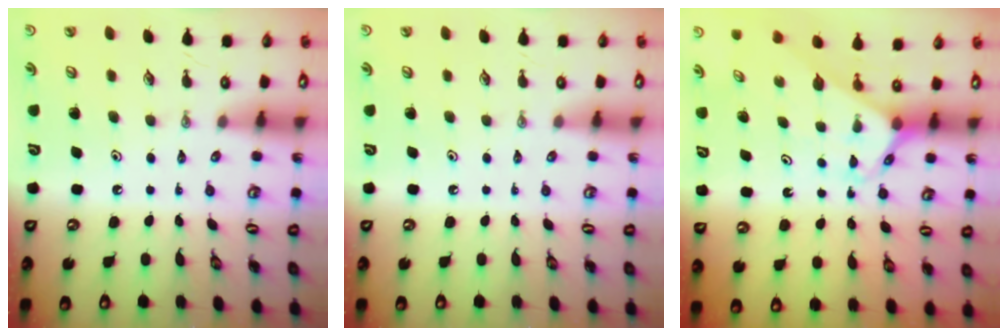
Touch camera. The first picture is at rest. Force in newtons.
{"total": 0.0}
{"total": 3.1, "press": 3.1, "slide": 0.2}